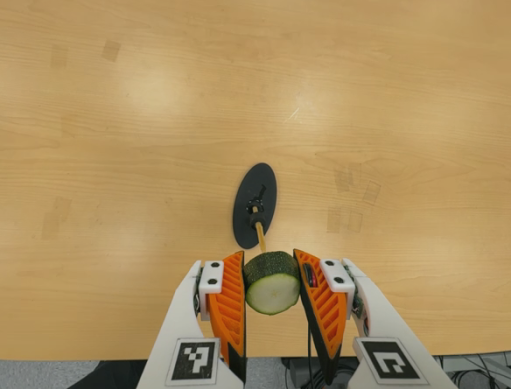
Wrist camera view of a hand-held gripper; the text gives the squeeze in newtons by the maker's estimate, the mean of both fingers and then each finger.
{"total": 10.5, "left": 9.6, "right": 11.4}